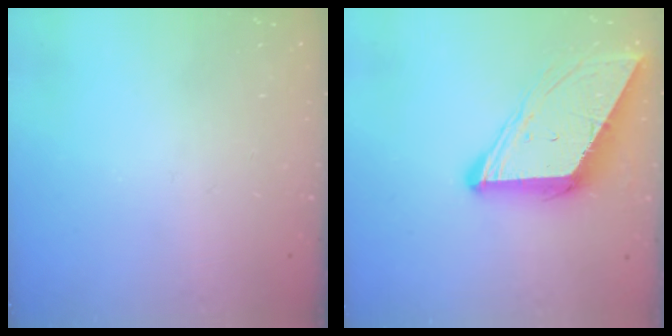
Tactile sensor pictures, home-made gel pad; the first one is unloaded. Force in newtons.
{"total": 10.3, "press": 10.3, "slide": 0.9}